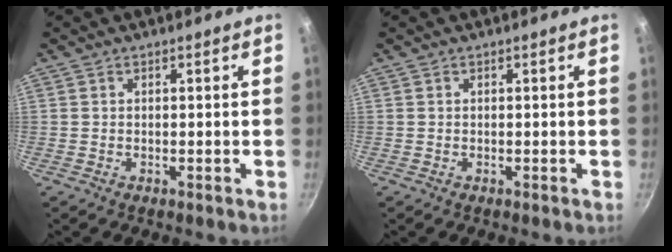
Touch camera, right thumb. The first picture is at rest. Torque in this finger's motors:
{"motor_torque": [0.00, 0.00, -0.10, 0.10, 0.00]}